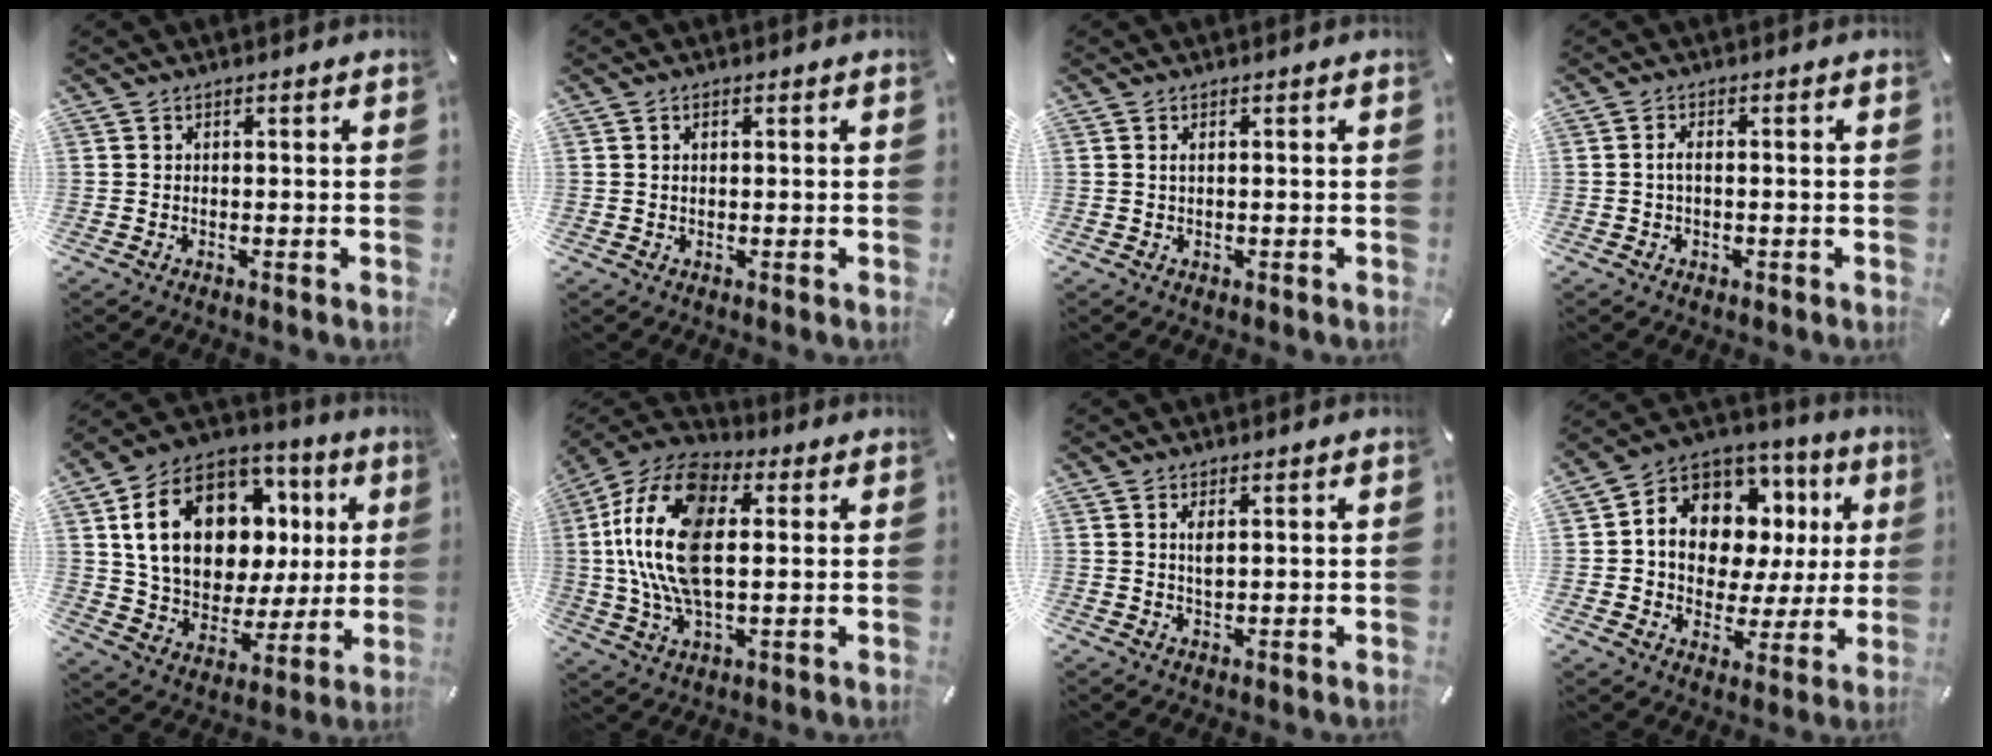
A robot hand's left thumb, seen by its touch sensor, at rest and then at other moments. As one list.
[{"total": 1.3, "force": [0.4, 0.7, 1.0], "torque": [-0.021, 0.004, 0.007]}, {"total": 1.0, "force": [0.2, 0.3, 0.9], "torque": [-0.017, 0.000, 0.003]}, {"total": 2.6, "force": [-0.4, 1.4, 2.1], "torque": [-0.040, 0.005, -0.007]}, {"total": 21.0, "force": [7.0, 14.9, 12.9], "torque": [-0.230, -0.025, 0.128]}, {"total": 19.9, "force": [2.8, 11.4, 16.1], "torque": [-0.362, 0.005, 0.046]}, {"total": 2.6, "force": [0.8, 0.9, 2.3], "torque": [-0.048, -0.003, 0.008]}, {"total": 13.1, "force": [4.2, 10.2, 7.0], "torque": [-0.126, -0.033, 0.084]}]